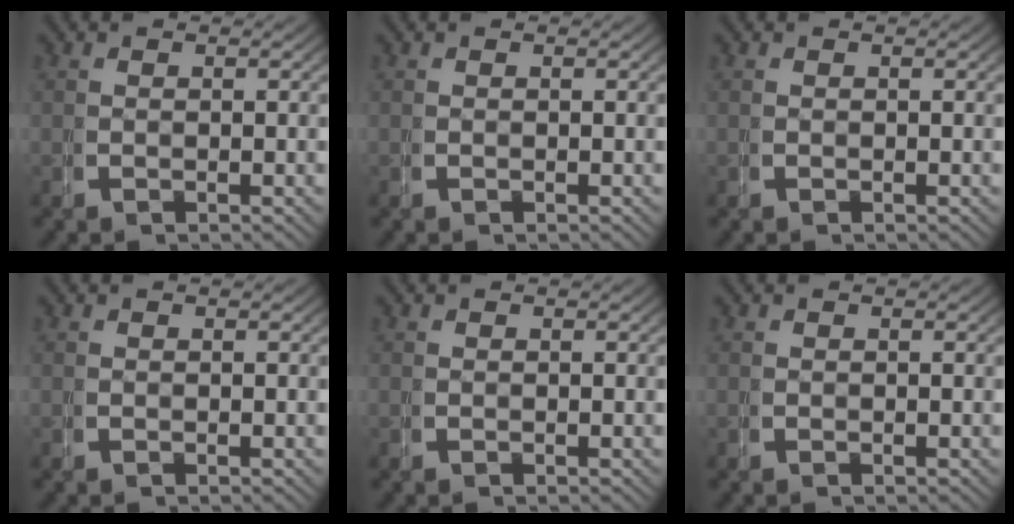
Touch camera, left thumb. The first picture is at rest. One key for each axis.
{"total": 0.0}
{"total": 0.0}
{"total": 0.0}
{"total": 0.0}
{"total": 0.0}